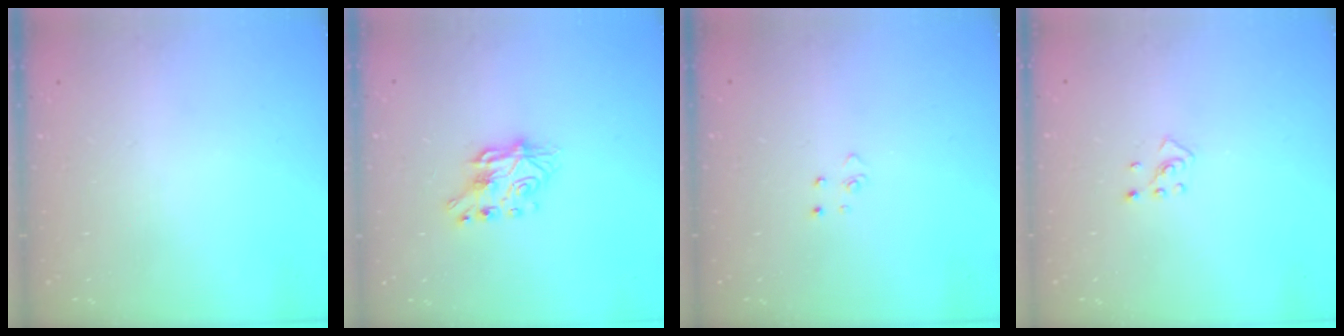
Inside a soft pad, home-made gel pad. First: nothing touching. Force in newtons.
{"total": 6.9, "press": 6.9, "slide": 0.5}
{"total": 2.8, "press": 2.8, "slide": 0.3}
{"total": 2.7, "press": 2.6, "slide": 0.9}